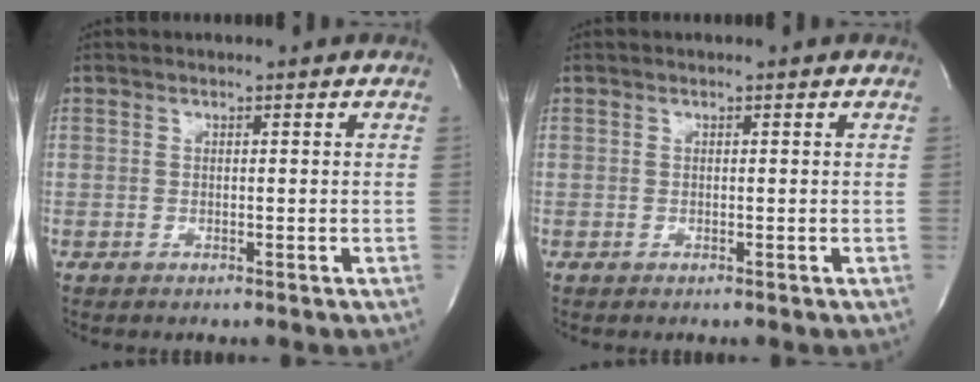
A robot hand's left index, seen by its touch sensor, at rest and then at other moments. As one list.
[{"total": 0.0}]